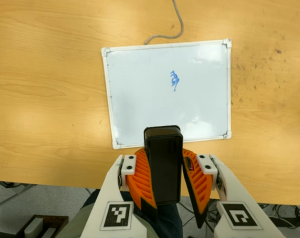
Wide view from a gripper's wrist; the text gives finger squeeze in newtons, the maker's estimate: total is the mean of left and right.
{"total": 10.7, "left": 10.4, "right": 10.9}